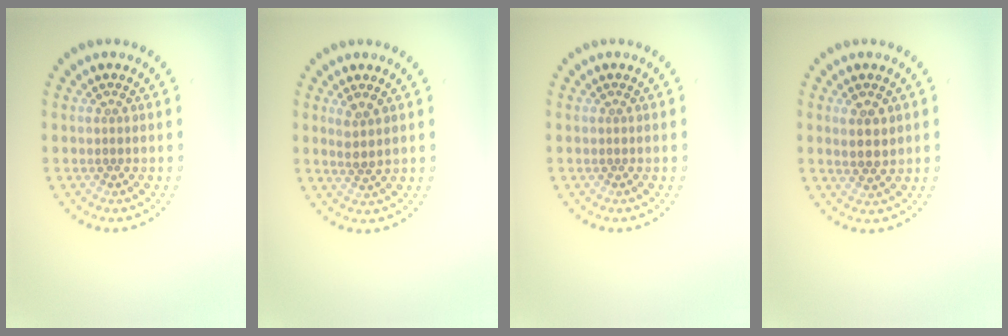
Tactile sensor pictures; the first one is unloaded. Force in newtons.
{"total": 1.8, "press": 1.5, "slide": 1.0}
{"total": 0.0}
{"total": 2.5, "press": 2.3, "slide": 1.0}